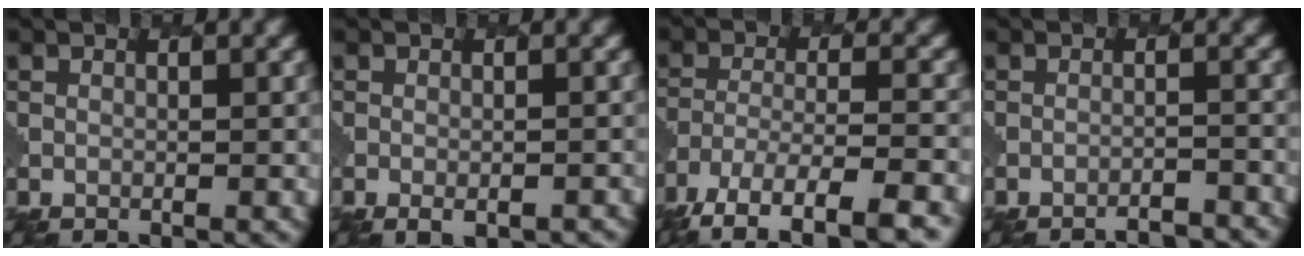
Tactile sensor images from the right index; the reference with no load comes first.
{"total": 1.9, "force": [-1.0, 0.7, 1.5], "torque": [-0.026, -0.004, -0.012]}
{"total": 9.3, "force": [-6.9, 2.5, 5.7], "torque": [-0.103, -0.012, -0.120]}
{"total": 4.1, "force": [-4.0, 0.4, 1.0], "torque": [-0.007, 0.015, -0.055]}